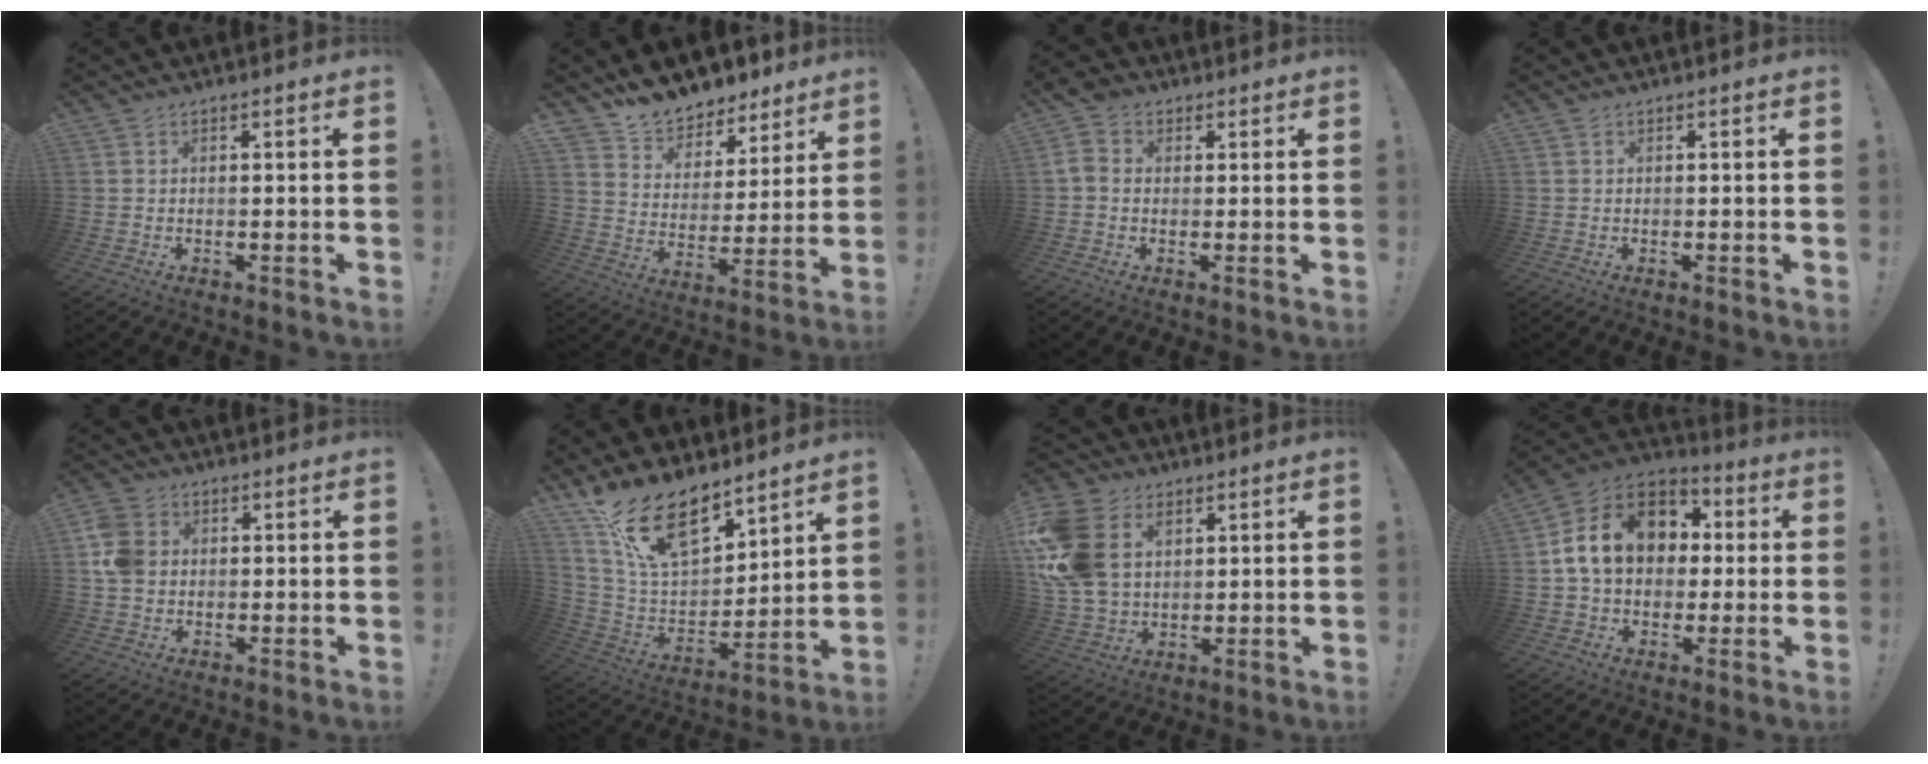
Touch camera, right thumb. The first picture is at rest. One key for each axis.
{"total": 11.3, "fx": 10.3, "fy": 4.5, "fz": 0.9, "tx": -0.032, "ty": -0.093, "tz": 0.191}
{"total": 6.0, "fx": 1.0, "fy": 4.9, "fz": 3.4, "tx": -0.079, "ty": 0.000, "tz": 0.019}
{"total": 0.0}
{"total": 8.7, "fx": 1.1, "fy": 7.1, "fz": 4.9, "tx": -0.099, "ty": 0.013, "tz": 0.025}
{"total": 19.7, "fx": 14.2, "fy": 8.7, "fz": 10.5, "tx": -0.189, "ty": -0.098, "tz": 0.264}
{"total": 19.1, "fx": 5.4, "fy": 14.2, "fz": 11.5, "tx": -0.232, "ty": -0.019, "tz": 0.102}
{"total": 17.1, "fx": 3.4, "fy": 13.1, "fz": 10.6, "tx": -0.169, "ty": 0.008, "tz": 0.067}